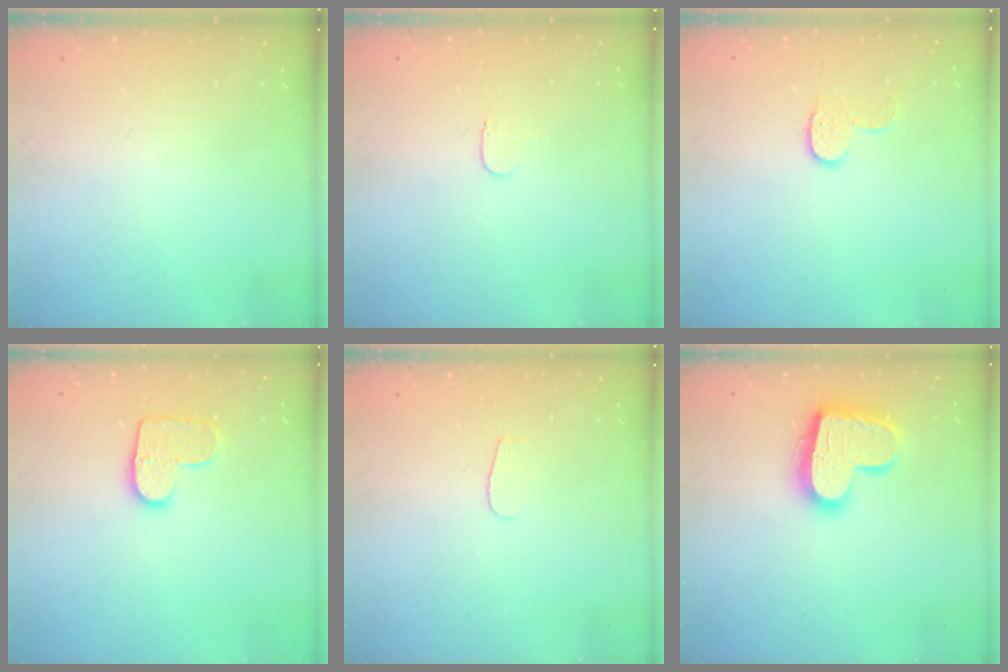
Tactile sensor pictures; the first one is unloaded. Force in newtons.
{"total": 3.2, "press": 3.2, "slide": 0.3}
{"total": 6.9, "press": 6.9, "slide": 0.1}
{"total": 10.0, "press": 10.0, "slide": 0.5}
{"total": 3.5, "press": 3.5, "slide": 0.4}
{"total": 17.4, "press": 17.3, "slide": 1.4}